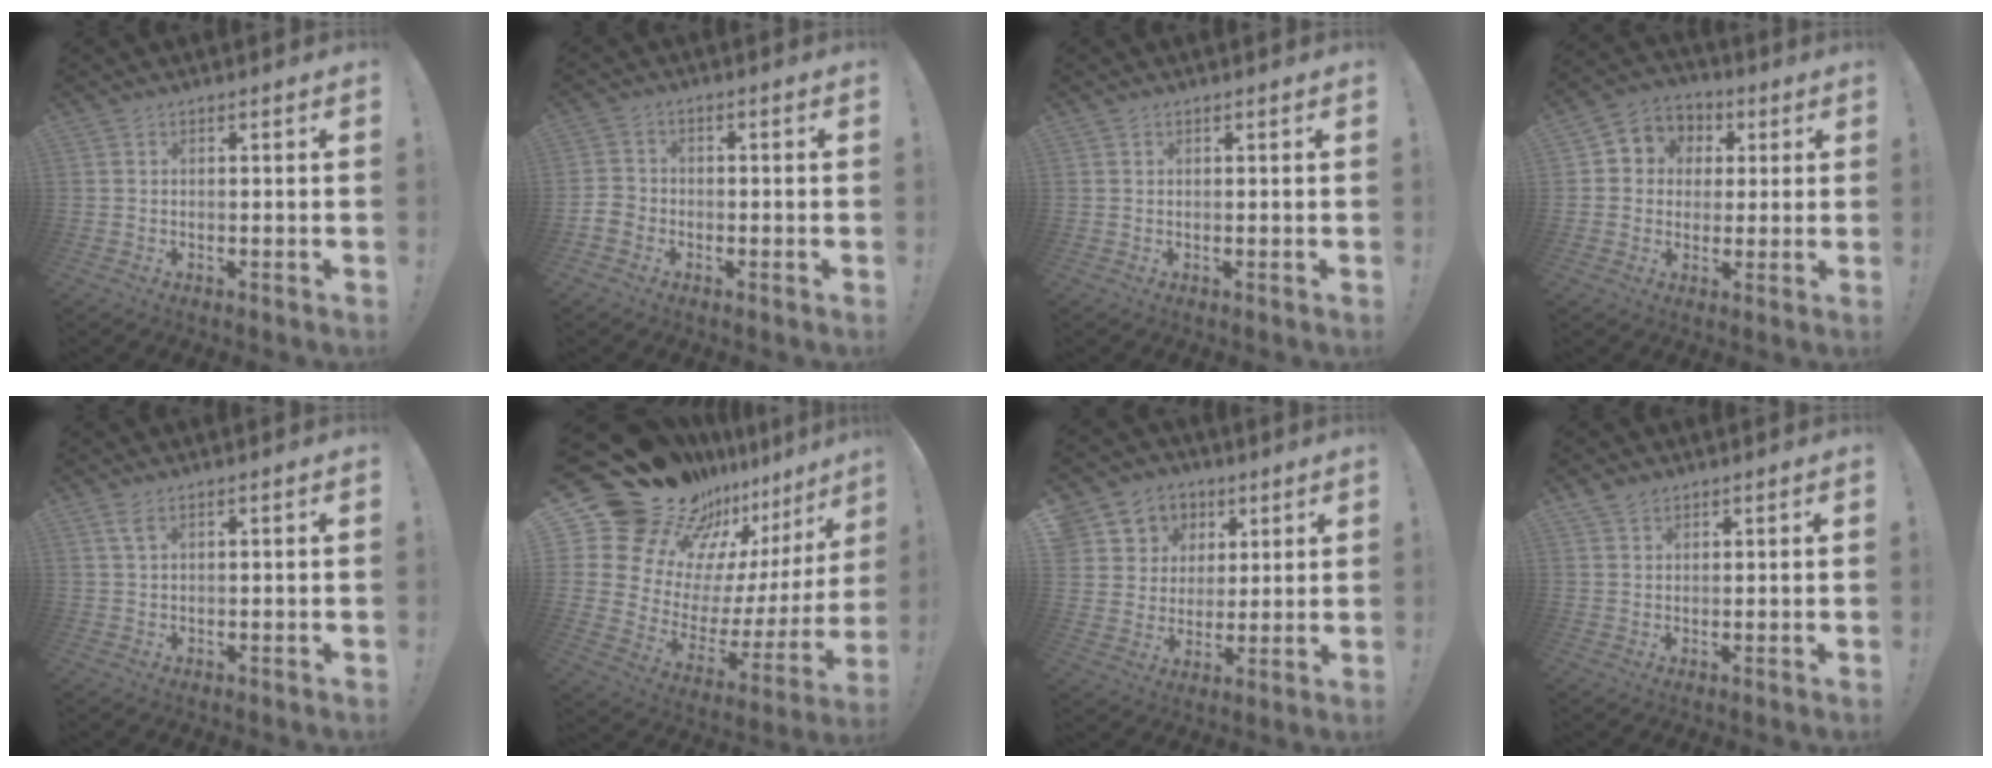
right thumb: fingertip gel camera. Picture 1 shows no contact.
{"total": 4.2, "force": [-2.3, 3.3, 1.5], "torque": [-0.035, 0.013, -0.041]}
{"total": 0.0}
{"total": 6.9, "force": [0.0, 6.7, 1.6], "torque": [-0.017, 0.006, 0.006]}
{"total": 2.6, "force": [1.3, 0.8, 2.1], "torque": [-0.038, -0.001, 0.023]}
{"total": 20.9, "force": [14.3, 12.0, 9.5], "torque": [-0.123, -0.139, 0.302]}
{"total": 9.3, "force": [3.7, 8.4, 1.5], "torque": [-0.022, -0.025, 0.081]}
{"total": 2.4, "force": [1.8, 1.4, 0.9], "torque": [-0.019, -0.006, 0.034]}